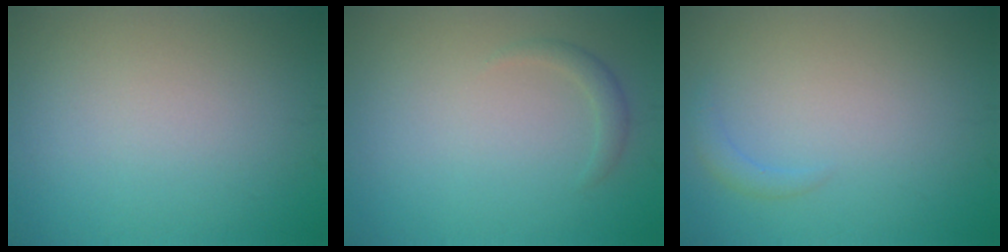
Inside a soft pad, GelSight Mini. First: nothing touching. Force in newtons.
{"total": 1.2, "press": 1.2, "slide": 0.1}
{"total": 1.1, "press": 1.1, "slide": 0.1}